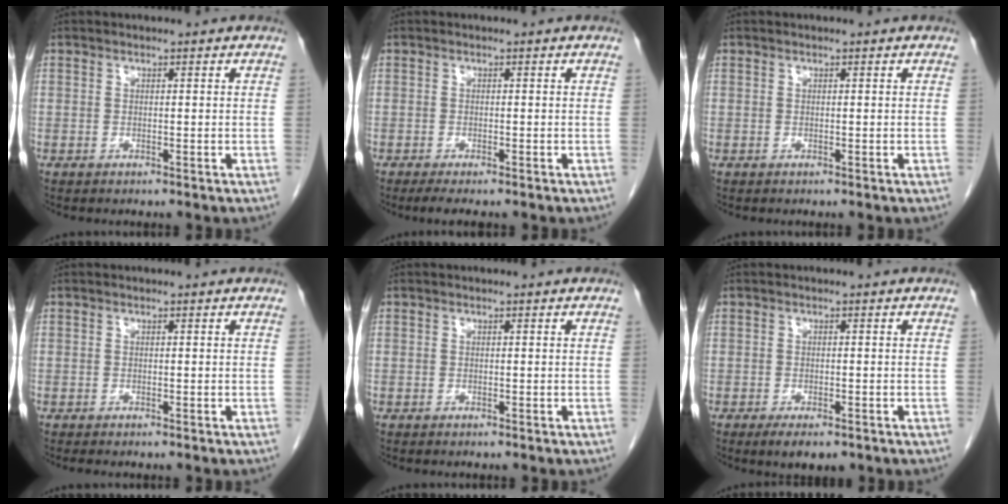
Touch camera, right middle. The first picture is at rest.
{"total": 3.5, "force": [-2.8, 0.6, 2.1], "torque": [-0.035, -0.011, -0.038]}
{"total": 0.0}
{"total": 0.7, "force": [-0.6, 0.1, 0.3], "torque": [-0.004, -0.001, -0.008]}
{"total": 0.0}
{"total": 4.0, "force": [-2.7, 1.4, 2.7], "torque": [-0.042, -0.007, -0.036]}